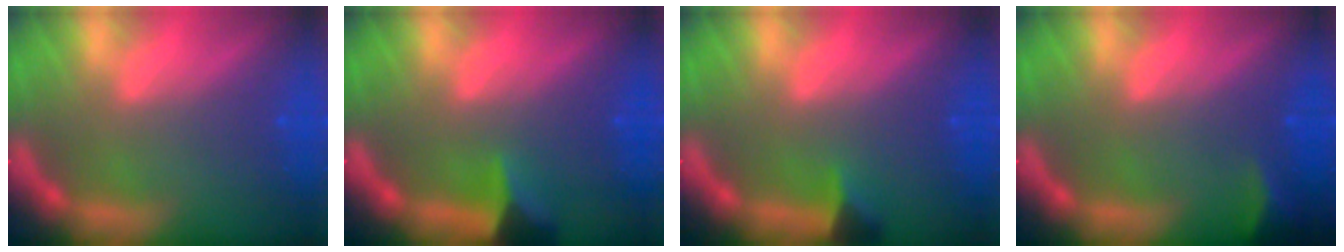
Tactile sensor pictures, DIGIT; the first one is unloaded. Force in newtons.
{"total": 3.5}
{"total": 1.9}
{"total": 2.9}